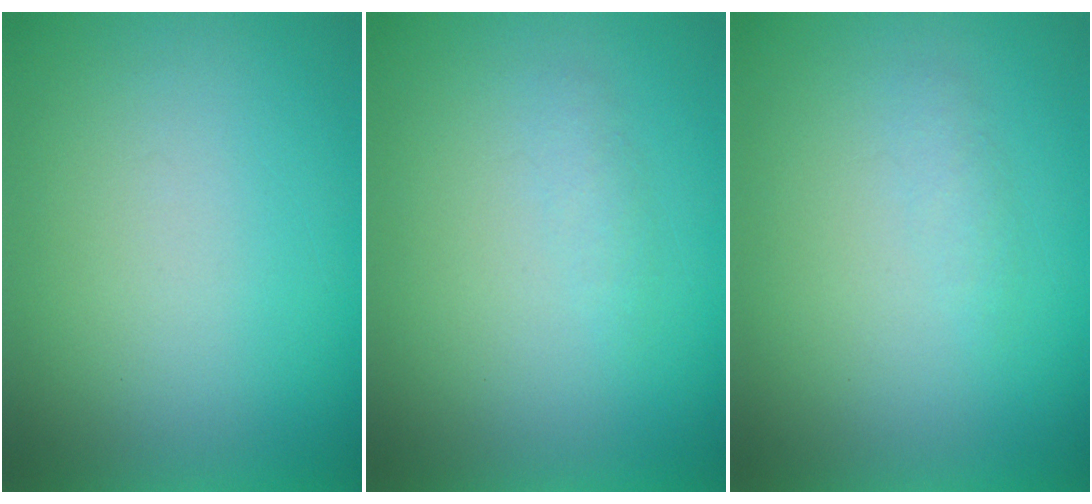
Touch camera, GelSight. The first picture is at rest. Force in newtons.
{"total": 1.2}
{"total": 1.1}